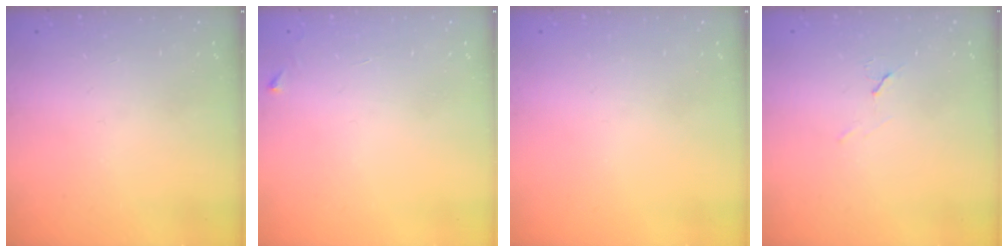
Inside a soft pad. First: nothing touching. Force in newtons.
{"total": 2.6, "press": 2.6, "slide": 0.3}
{"total": 0.0}
{"total": 6.0, "press": 5.3, "slide": 2.8}